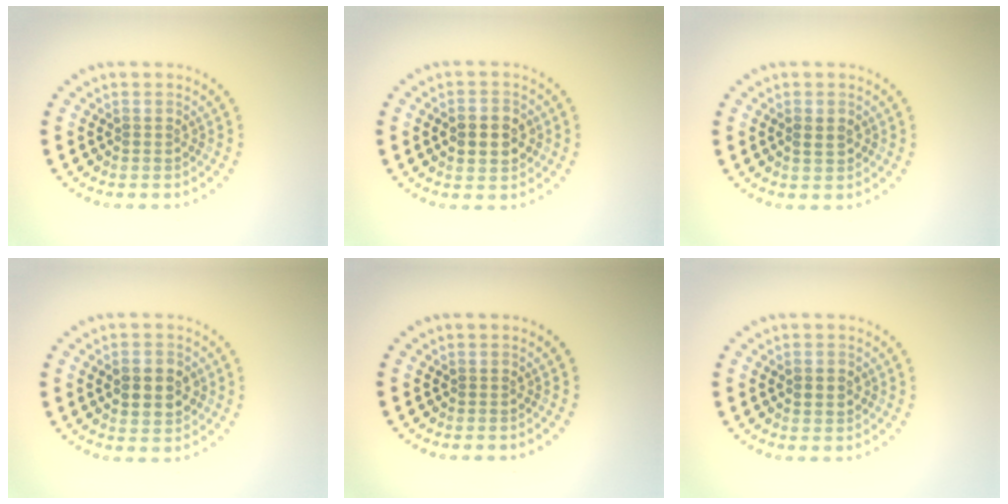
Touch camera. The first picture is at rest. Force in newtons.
{"total": 3.9, "press": 3.9, "slide": 0.2}
{"total": 1.2, "press": 1.2, "slide": 0.1}
{"total": 4.3, "press": 4.3, "slide": 0.4}
{"total": 0.0}
{"total": 2.0, "press": 1.9, "slide": 0.3}